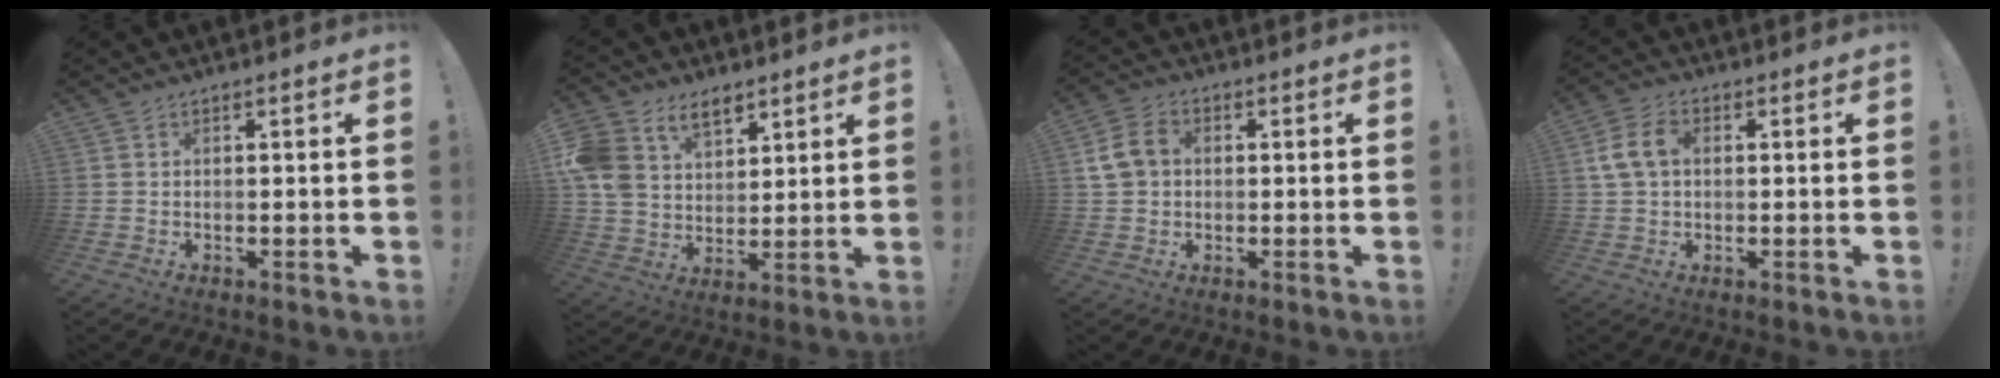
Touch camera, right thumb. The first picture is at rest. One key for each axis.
{"total": 13.6, "fx": 7.8, "fy": 9.4, "fz": 6.0, "tx": -0.116, "ty": -0.041, "tz": 0.153}
{"total": 8.0, "fx": 0.9, "fy": 6.4, "fz": 4.8, "tx": -0.099, "ty": 0.019, "tz": 0.024}
{"total": 8.3, "fx": 1.2, "fy": 5.8, "fz": 5.9, "tx": -0.117, "ty": 0.015, "tz": 0.027}